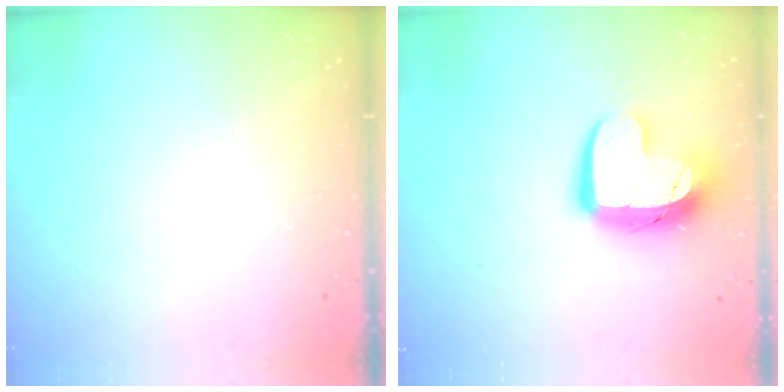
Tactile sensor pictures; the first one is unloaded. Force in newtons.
{"total": 14.3, "press": 14.3, "slide": 1.2}